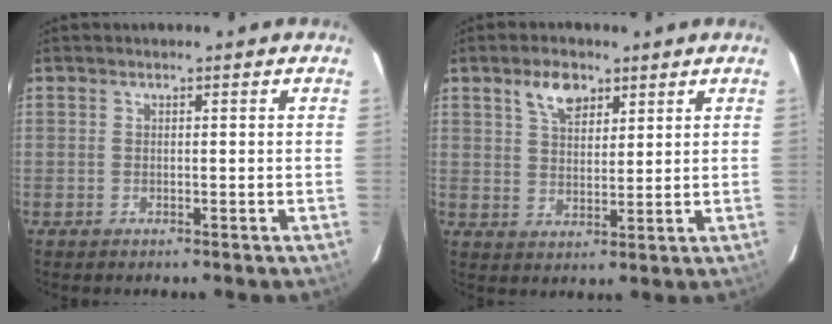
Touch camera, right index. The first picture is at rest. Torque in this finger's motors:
{"motor_torque": [0.27, 0.03, 0.12, 0.05]}